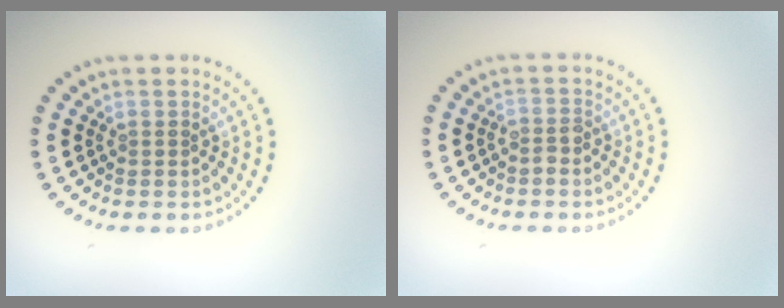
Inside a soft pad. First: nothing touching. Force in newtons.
{"total": 1.2, "press": 0.9, "slide": 0.7}